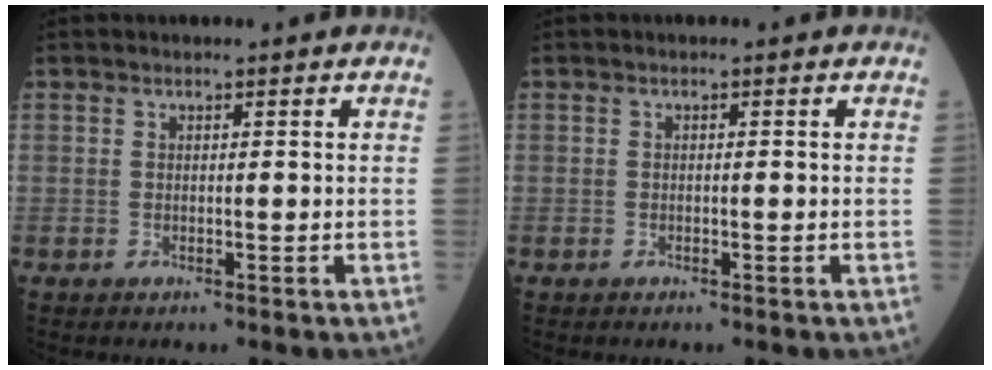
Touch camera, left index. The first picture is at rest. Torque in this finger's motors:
{"motor_torque": [0.00, 0.00, 0.00, 0.00]}